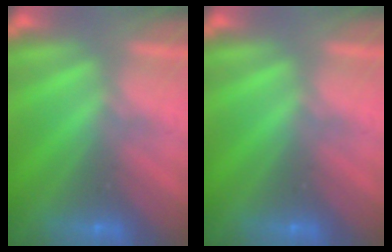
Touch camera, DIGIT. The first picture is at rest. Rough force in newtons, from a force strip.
{"total": 0.0}